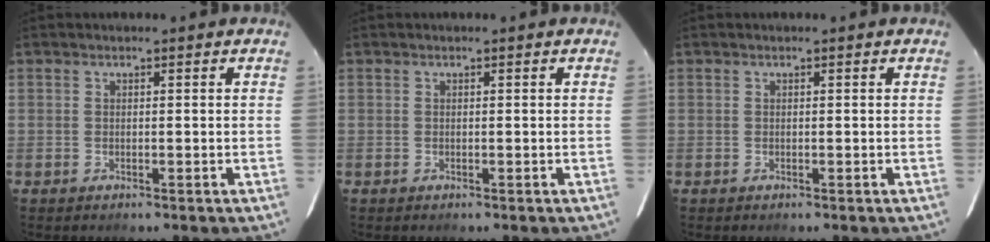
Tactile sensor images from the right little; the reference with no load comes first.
{"total": 0.0}
{"total": 0.0}